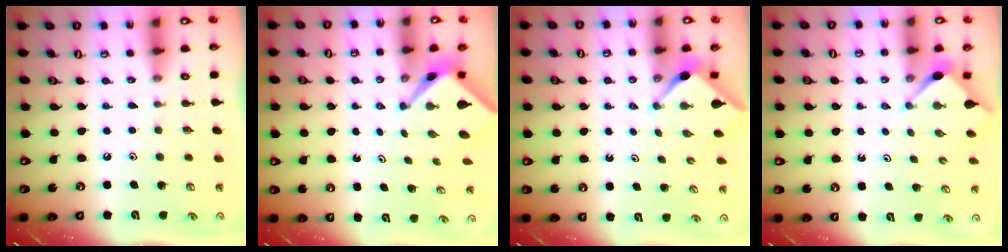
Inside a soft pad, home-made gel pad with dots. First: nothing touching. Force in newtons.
{"total": 2.5, "press": 2.5, "slide": 0.1}
{"total": 2.9, "press": 2.9, "slide": 0.4}
{"total": 2.9, "press": 2.9, "slide": 0.3}